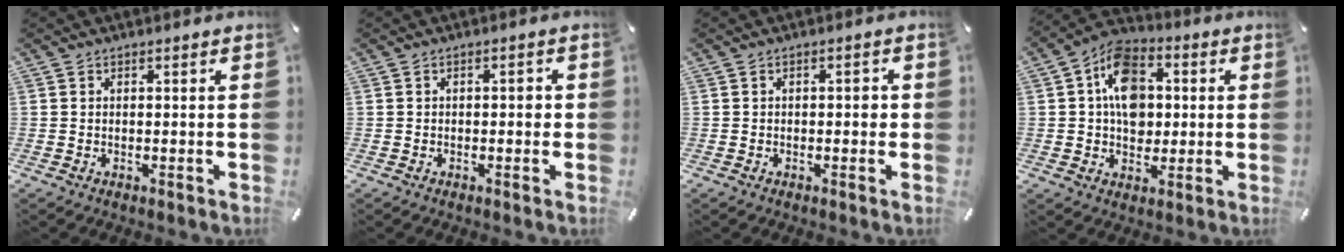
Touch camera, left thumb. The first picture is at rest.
{"total": 1.7, "force": [-0.3, 1.0, 1.3], "torque": [-0.025, 0.007, -0.010]}
{"total": 1.7, "force": [-0.3, 1.0, 1.4], "torque": [-0.025, 0.007, -0.008]}
{"total": 12.6, "force": [1.2, 9.8, 7.9], "torque": [-0.128, 0.011, 0.022]}